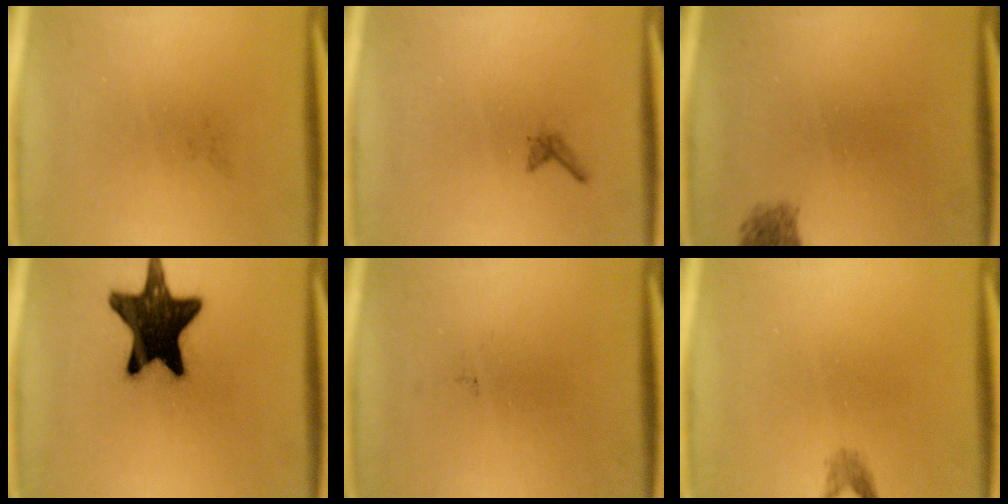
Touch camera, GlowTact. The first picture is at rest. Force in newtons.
{"total": 0.6}
{"total": 1.8}
{"total": 18.1}
{"total": 0.0}
{"total": 1.2}